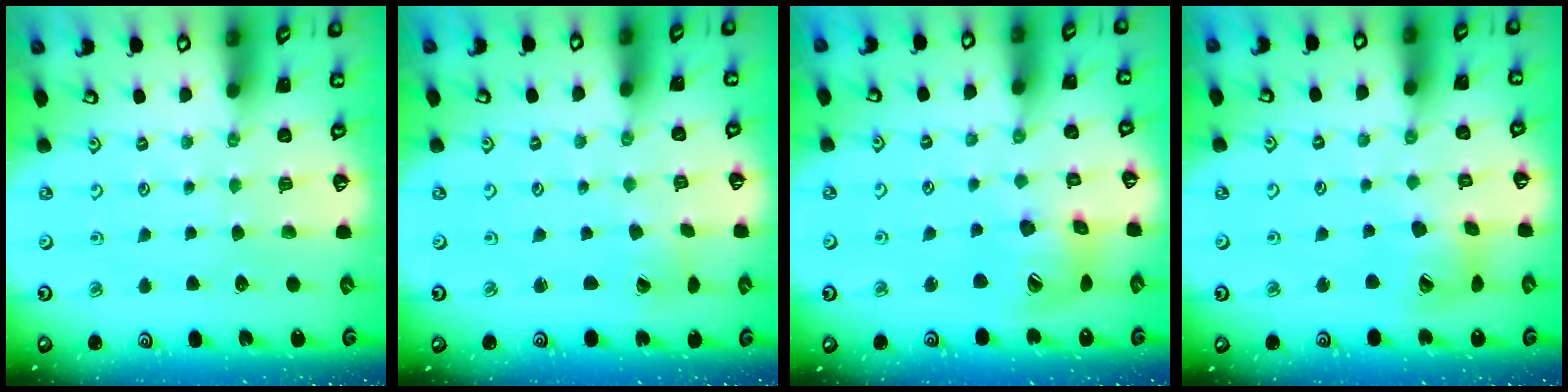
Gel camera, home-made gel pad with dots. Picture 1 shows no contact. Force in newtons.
{"total": 0.0}
{"total": 15.9, "press": 15.8, "slide": 2.3}
{"total": 13.0, "press": 12.9, "slide": 1.7}